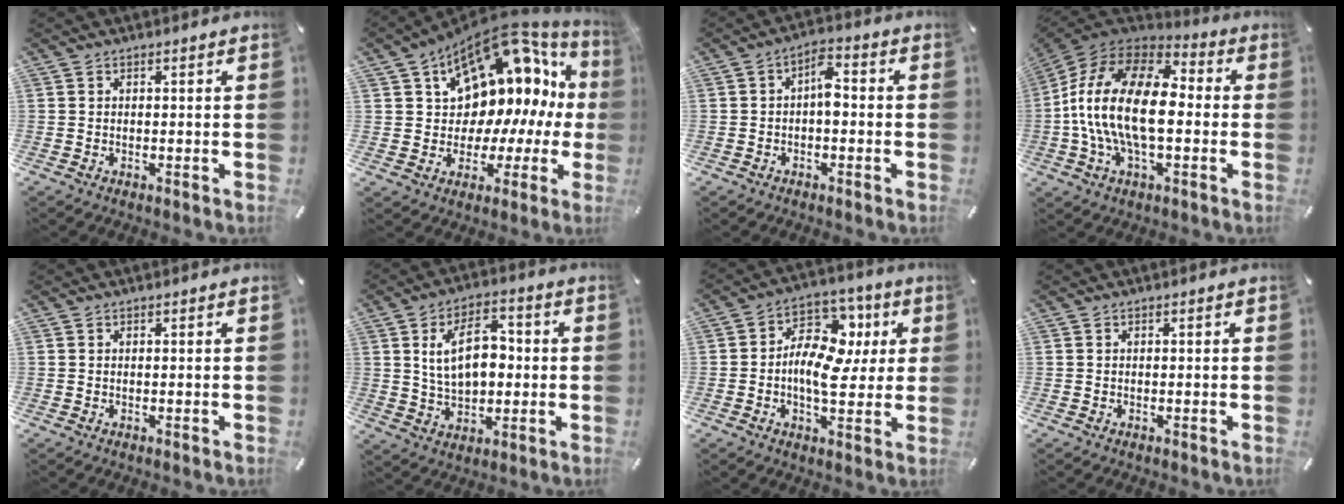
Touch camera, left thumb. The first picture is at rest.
{"total": 14.8, "force": [8.4, 9.9, 7.2], "torque": [-0.102, -0.091, 0.146]}
{"total": 5.3, "force": [-1.1, 3.0, 4.3], "torque": [-0.069, 0.019, -0.023]}
{"total": 21.5, "force": [-2.7, 11.8, 17.7], "torque": [-0.360, 0.021, -0.043]}
{"total": 0.0}
{"total": 12.5, "force": [1.7, 8.1, 9.3], "torque": [-0.159, 0.007, 0.029]}
{"total": 13.9, "force": [1.0, 9.8, 9.9], "torque": [-0.161, -0.009, 0.017]}
{"total": 0.0}